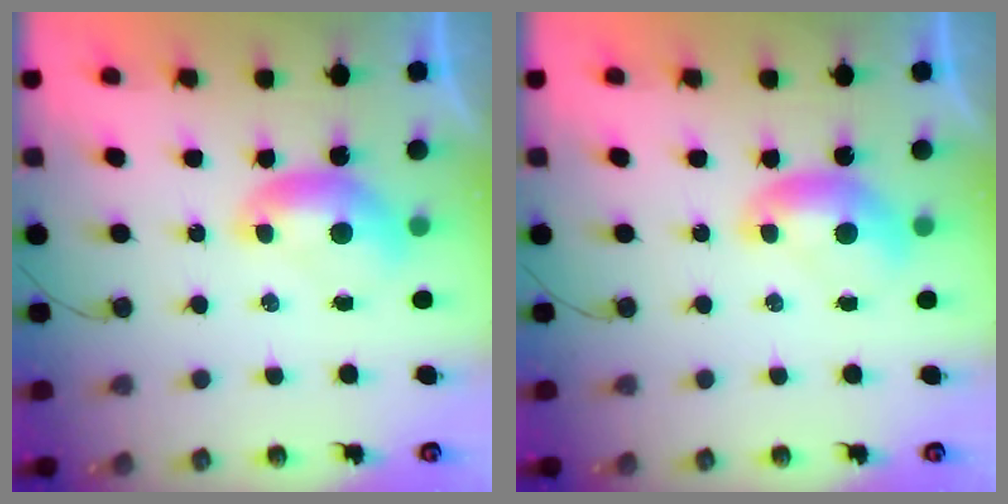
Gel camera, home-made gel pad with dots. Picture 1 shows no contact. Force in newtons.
{"total": 0.0}